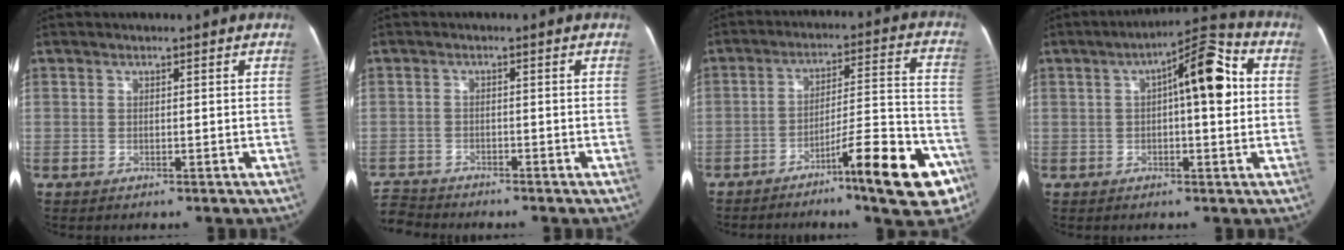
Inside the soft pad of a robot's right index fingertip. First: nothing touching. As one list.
[{"total": 4.4, "force": [-4.3, 1.0, -0.8], "torque": [0.013, -0.010, -0.082]}, {"total": 15.0, "force": [-8.7, 1.6, 12.2], "torque": [-0.168, 0.024, -0.126]}, {"total": 10.3, "force": [1.7, 2.4, 9.9], "torque": [-0.143, 0.037, 0.023]}]